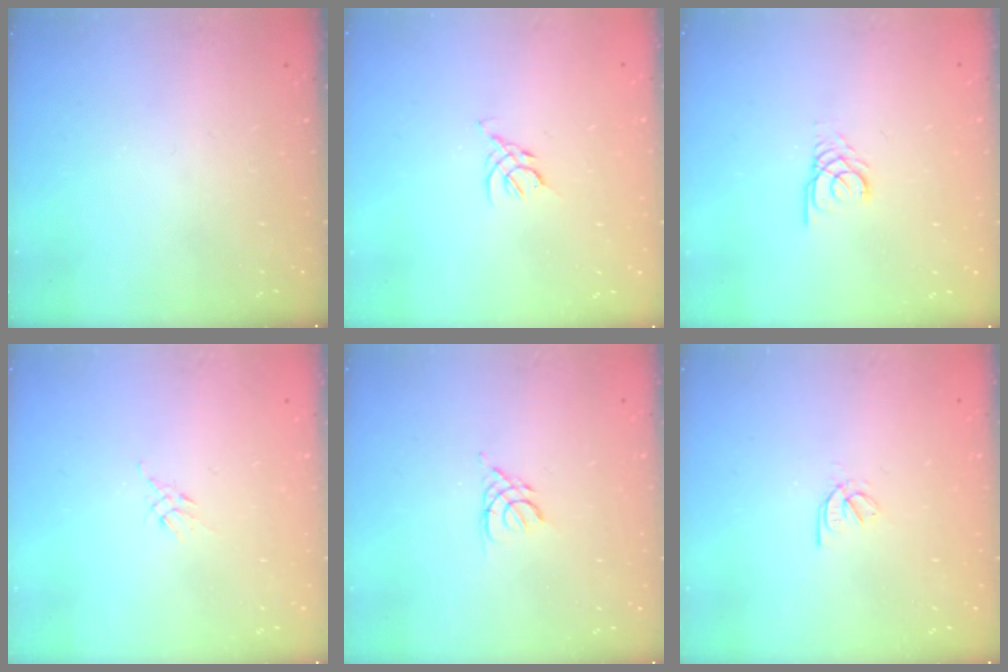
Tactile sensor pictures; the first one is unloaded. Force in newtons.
{"total": 2.5, "press": 2.5, "slide": 0.7}
{"total": 2.7, "press": 2.7, "slide": 0.3}
{"total": 2.6, "press": 2.5, "slide": 0.7}
{"total": 3.6, "press": 3.5, "slide": 0.7}
{"total": 2.2, "press": 2.2, "slide": 0.5}